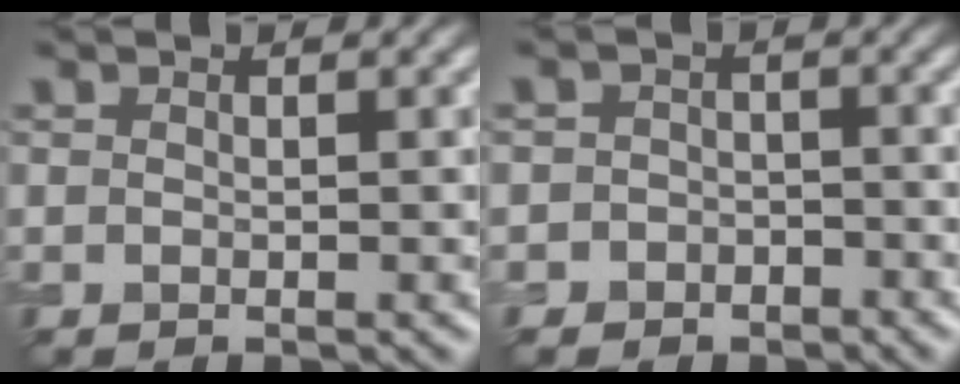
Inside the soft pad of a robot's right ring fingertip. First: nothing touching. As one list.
[{"total": 2.4, "force": [-1.2, 2.1, 0.1], "torque": [0.031, 0.010, -0.033]}]